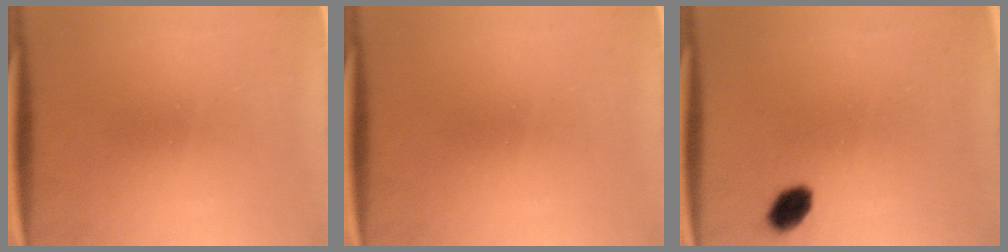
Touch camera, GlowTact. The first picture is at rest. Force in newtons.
{"total": 0.0}
{"total": 3.8}